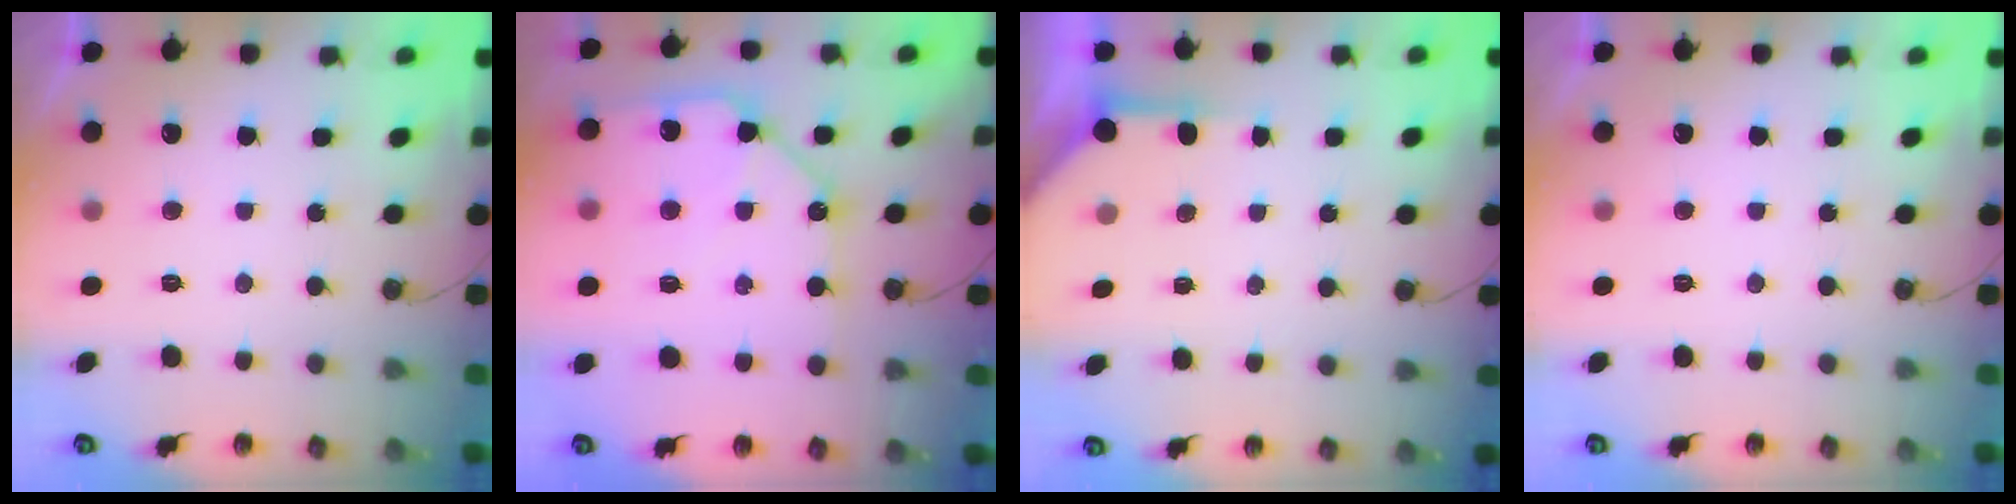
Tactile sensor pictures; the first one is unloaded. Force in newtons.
{"total": 11.9, "press": 11.8, "slide": 1.6}
{"total": 3.7, "press": 3.6, "slide": 0.5}
{"total": 0.0}